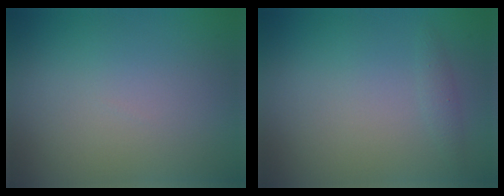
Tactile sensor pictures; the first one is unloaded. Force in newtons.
{"total": 0.8, "press": 0.8, "slide": 0.1}